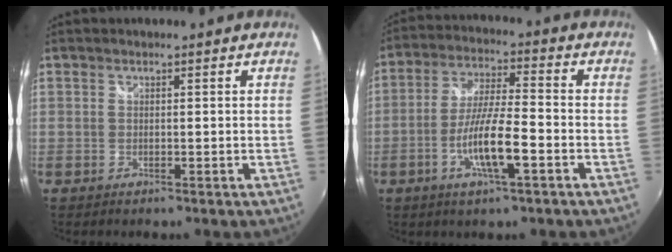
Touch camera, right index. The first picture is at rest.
{"total": 10.2, "force": [-4.0, 1.3, 9.3], "torque": [-0.184, -0.004, -0.073]}